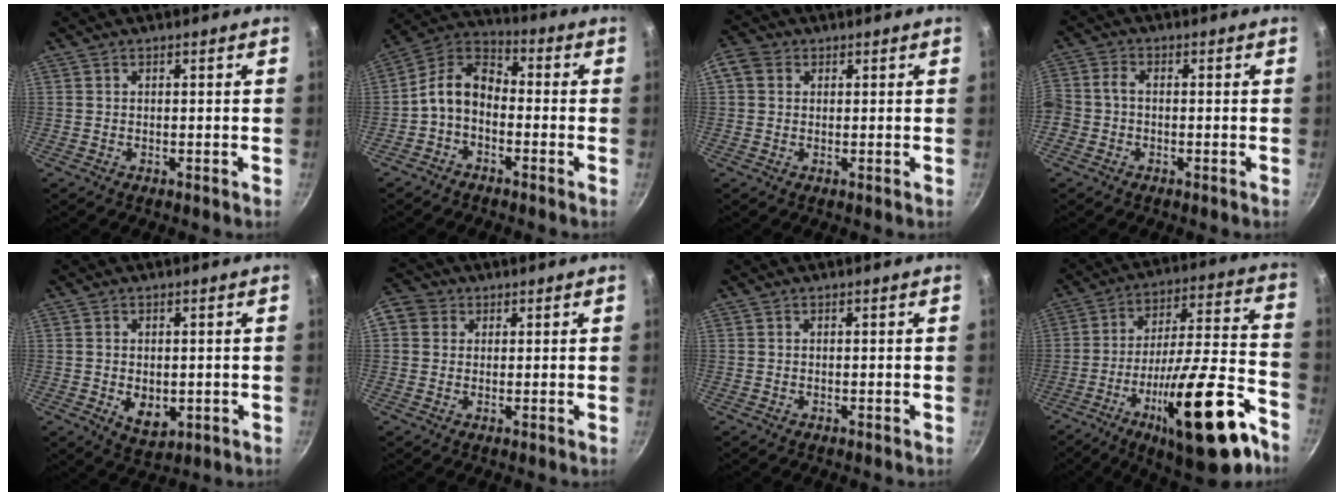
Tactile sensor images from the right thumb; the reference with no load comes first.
{"total": 8.7, "force": [-2.4, 5.9, 6.0], "torque": [-0.099, 0.051, -0.066]}
{"total": 4.6, "force": [1.2, 3.7, 2.4], "torque": [-0.044, 0.006, 0.008]}
{"total": 5.2, "force": [-1.9, 4.1, 2.7], "torque": [-0.066, 0.019, -0.048]}
{"total": 5.6, "force": [-0.7, 3.8, 4.0], "torque": [-0.054, -0.014, -0.001]}
{"total": 6.4, "force": [1.8, 5.6, 2.5], "torque": [-0.029, 0.008, 0.018]}
{"total": 0.0}
{"total": 25.1, "force": [-13.0, 7.0, 20.2], "torque": [-0.279, 0.065, -0.205]}